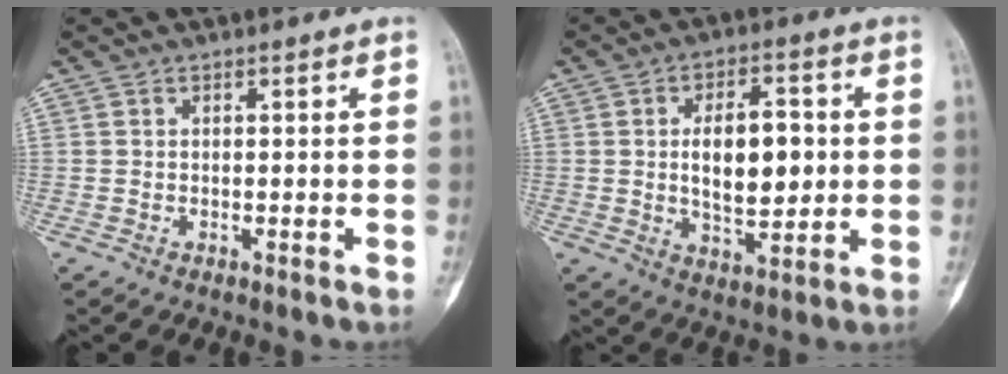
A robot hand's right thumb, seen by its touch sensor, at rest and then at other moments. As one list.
[{"total": 10.5, "force": [0.8, 5.3, 9.0], "torque": [-0.127, -0.005, 0.019]}]